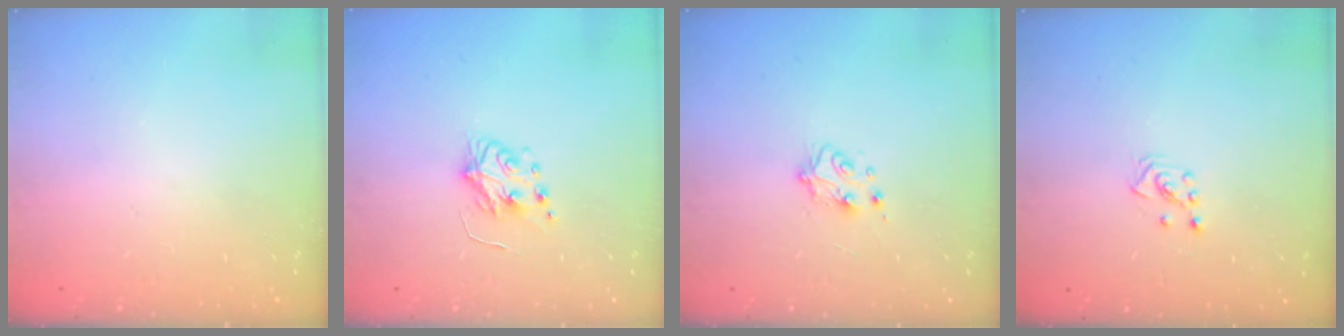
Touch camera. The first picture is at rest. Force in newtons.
{"total": 5.9, "press": 5.9, "slide": 0.6}
{"total": 4.8, "press": 4.8, "slide": 0.4}
{"total": 2.3, "press": 2.2, "slide": 0.8}